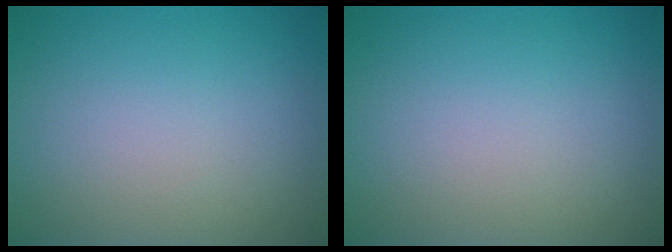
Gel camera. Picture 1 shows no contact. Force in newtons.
{"total": 0.0}